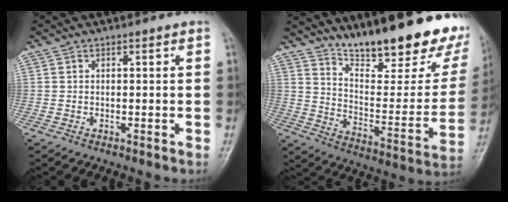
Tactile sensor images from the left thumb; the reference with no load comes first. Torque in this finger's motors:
{"motor_torque": [2.17, 1.57, 1.41, -1.36, 0.10]}